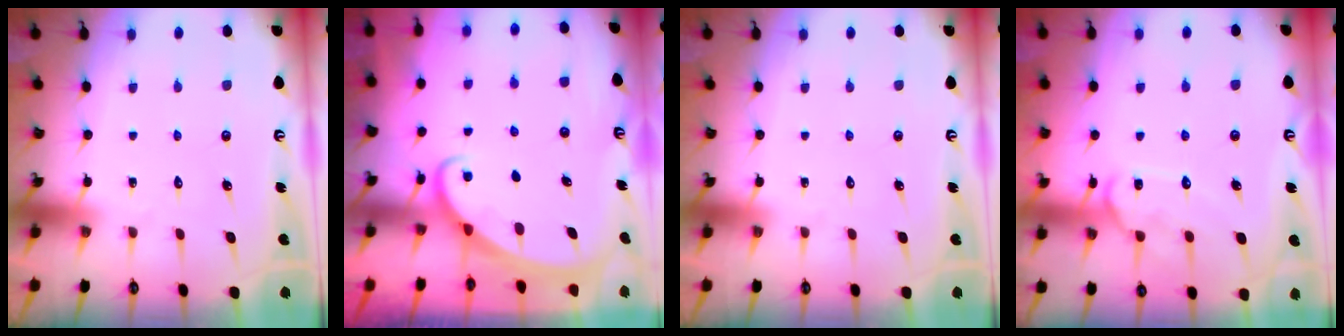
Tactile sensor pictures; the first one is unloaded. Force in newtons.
{"total": 2.0, "press": 2.0, "slide": 0.1}
{"total": 0.0}
{"total": 13.9, "press": 13.9, "slide": 1.1}